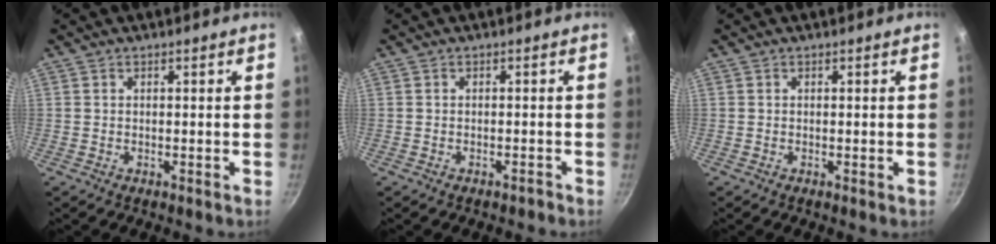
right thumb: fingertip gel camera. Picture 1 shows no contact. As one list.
[{"total": 0.8, "force": [-0.7, 0.2, 0.2], "torque": [-0.004, 0.013, -0.005]}, {"total": 0.0}]